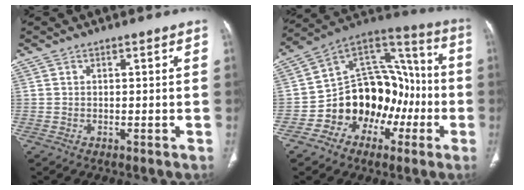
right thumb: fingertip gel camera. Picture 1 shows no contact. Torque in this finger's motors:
{"motor_torque": [1.90, 2.07, 1.04, -0.78, 0.26]}